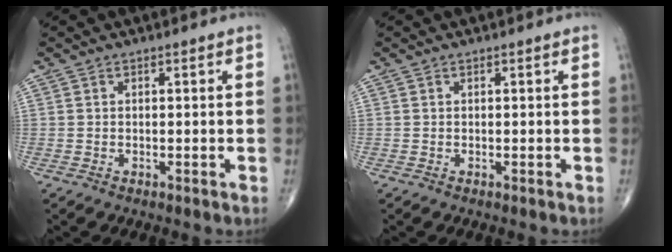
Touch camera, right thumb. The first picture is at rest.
{"total": 0.0}